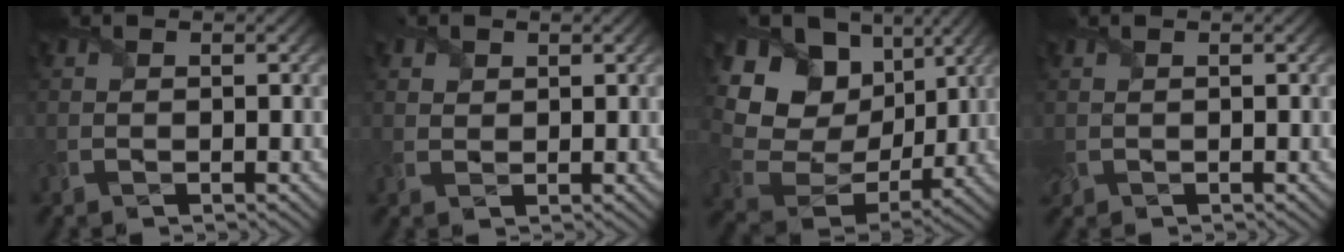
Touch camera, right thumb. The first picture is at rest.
{"total": 1.4, "force": [1.0, 0.9, 0.3], "torque": [-0.015, -0.001, 0.015]}
{"total": 15.7, "force": [5.4, 11.9, 8.7], "torque": [-0.209, 0.018, 0.105]}
{"total": 0.8, "force": [0.3, 0.7, 0.2], "torque": [-0.014, 0.001, 0.003]}